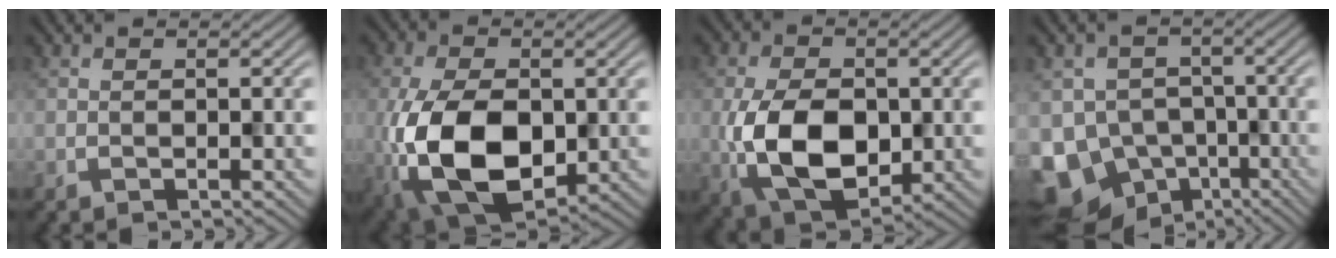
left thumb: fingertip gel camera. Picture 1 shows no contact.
{"total": 14.0, "force": [-3.0, 8.4, 10.9], "torque": [-0.240, -0.034, -0.044]}
{"total": 10.0, "force": [-1.6, 6.3, 7.6], "torque": [-0.164, -0.015, -0.024]}
{"total": 12.8, "force": [-7.5, 9.3, 4.5], "torque": [-0.119, -0.027, -0.107]}